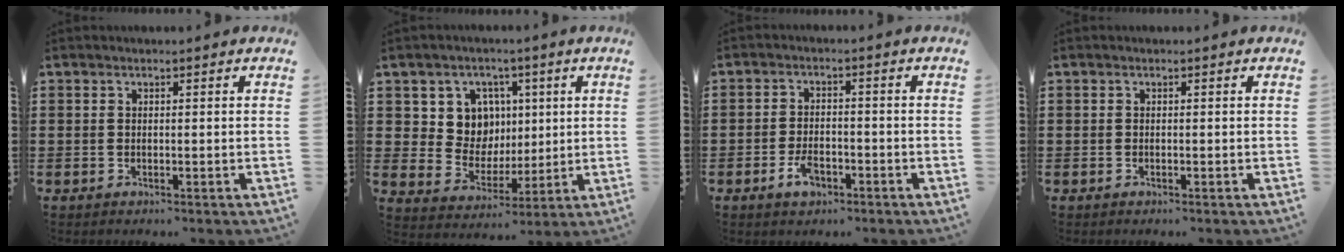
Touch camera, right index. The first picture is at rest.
{"total": 8.6, "force": [2.7, 7.7, 2.7], "torque": [-0.078, 0.002, 0.053]}
{"total": 3.7, "force": [-2.0, 1.9, 2.5], "torque": [-0.056, -0.002, -0.041]}
{"total": 0.0}